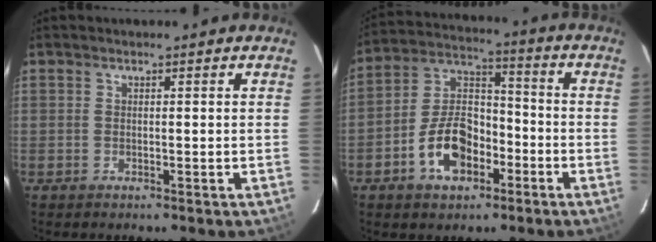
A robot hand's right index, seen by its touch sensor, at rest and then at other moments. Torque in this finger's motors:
{"motor_torque": [1.65, -0.49, 0.39, 0.09]}